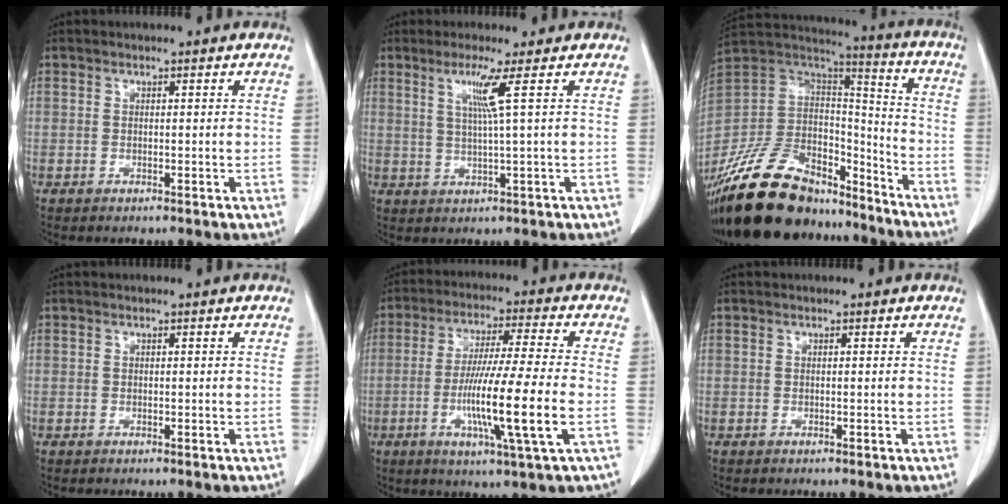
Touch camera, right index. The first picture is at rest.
{"total": 4.4, "force": [1.7, -1.6, 3.8], "torque": [-0.077, -0.008, 0.036]}
{"total": 26.6, "force": [-21.1, 10.4, 12.4], "torque": [-0.273, -0.003, -0.359]}
{"total": 0.0}
{"total": 13.7, "force": [-3.3, -0.6, 13.3], "torque": [-0.249, -0.018, -0.064]}
{"total": 0.0}